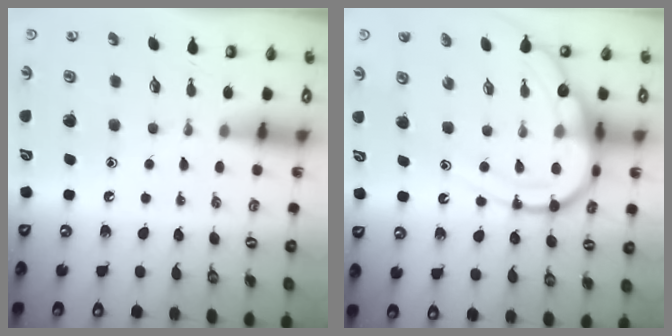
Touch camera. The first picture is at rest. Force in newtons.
{"total": 14.4, "press": 14.4, "slide": 1.5}